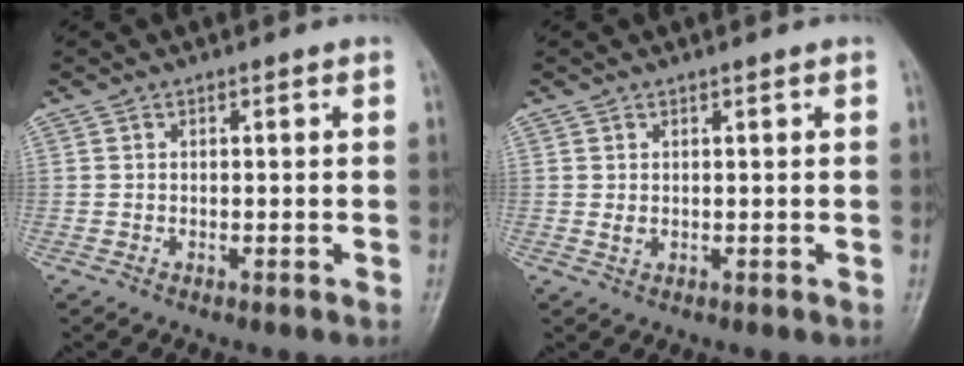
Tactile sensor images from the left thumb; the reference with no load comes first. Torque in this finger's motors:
{"motor_torque": [-0.29, -0.31, 0.33, 0.07, 0.02]}